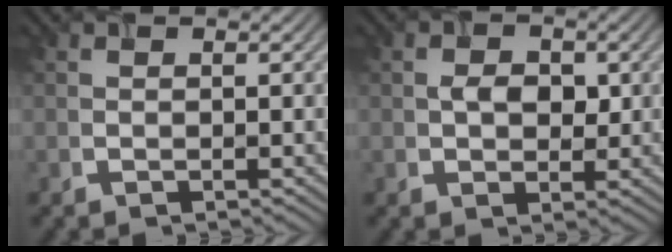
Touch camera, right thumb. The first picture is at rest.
{"total": 3.0, "force": [-0.3, 2.2, 2.0], "torque": [-0.034, -0.003, -0.003]}